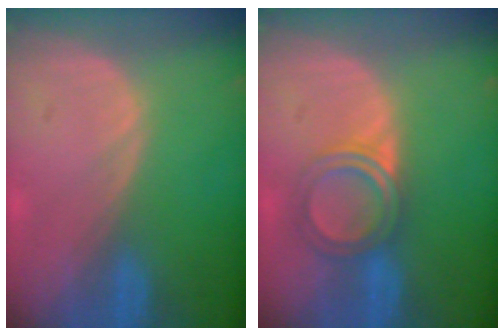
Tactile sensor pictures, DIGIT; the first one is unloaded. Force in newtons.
{"total": 4.8, "press": 4.6, "slide": 1.3}